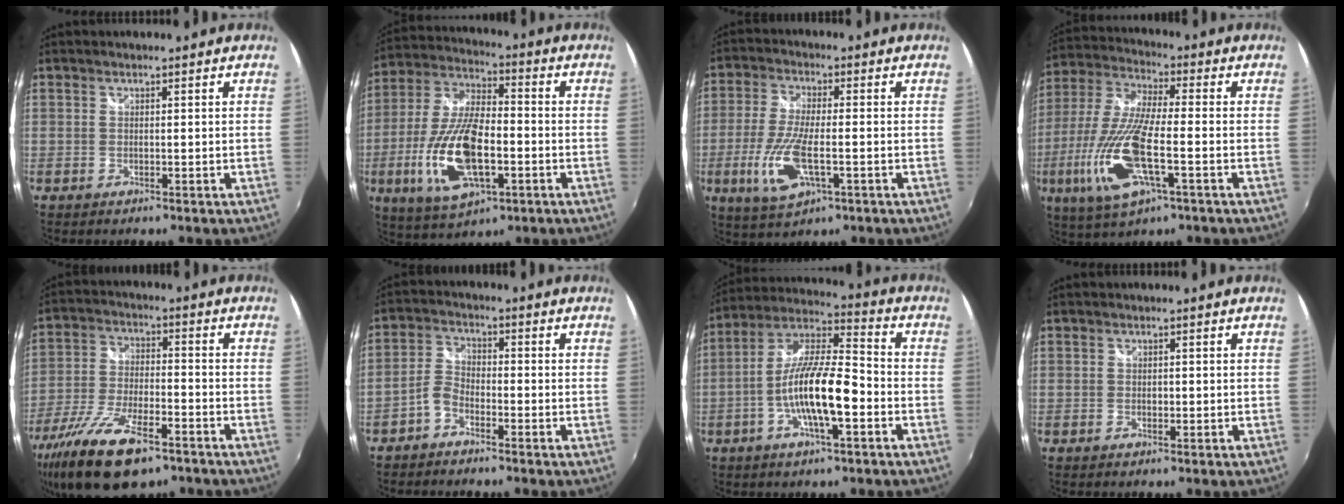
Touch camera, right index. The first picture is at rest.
{"total": 17.9, "force": [-5.0, 7.3, 15.5], "torque": [-0.331, -0.013, -0.090]}
{"total": 11.2, "force": [-3.4, 3.8, 9.9], "torque": [-0.215, -0.014, -0.065]}
{"total": 17.7, "force": [-5.7, 5.1, 15.9], "torque": [-0.349, -0.022, -0.113]}
{"total": 18.0, "force": [-11.6, 6.4, 12.1], "torque": [-0.254, -0.049, -0.208]}
{"total": 3.7, "force": [-2.5, 1.9, 1.9], "torque": [-0.049, 0.014, -0.053]}
{"total": 14.7, "force": [-4.6, 3.3, 13.5], "torque": [-0.261, 0.000, -0.091]}
{"total": 0.8, "force": [-0.2, 0.6, 0.5], "torque": [-0.008, 0.000, -0.005]}